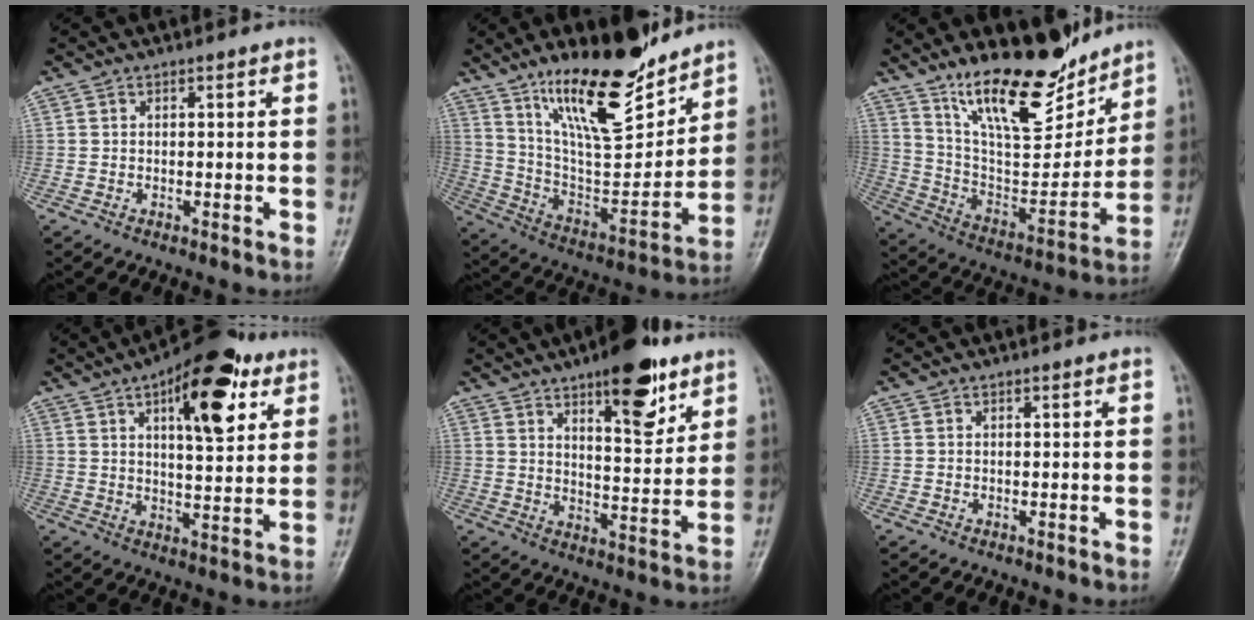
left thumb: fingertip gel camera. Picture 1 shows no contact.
{"total": 21.0, "force": [14.8, 6.6, 13.4], "torque": [-0.178, -0.089, 0.261]}
{"total": 20.0, "force": [15.0, 6.7, 11.4], "torque": [-0.141, -0.097, 0.266]}
{"total": 16.3, "force": [7.5, 6.5, 12.9], "torque": [-0.152, -0.019, 0.106]}
{"total": 14.0, "force": [8.5, 4.9, 10.0], "torque": [-0.112, -0.049, 0.126]}
{"total": 0.0}